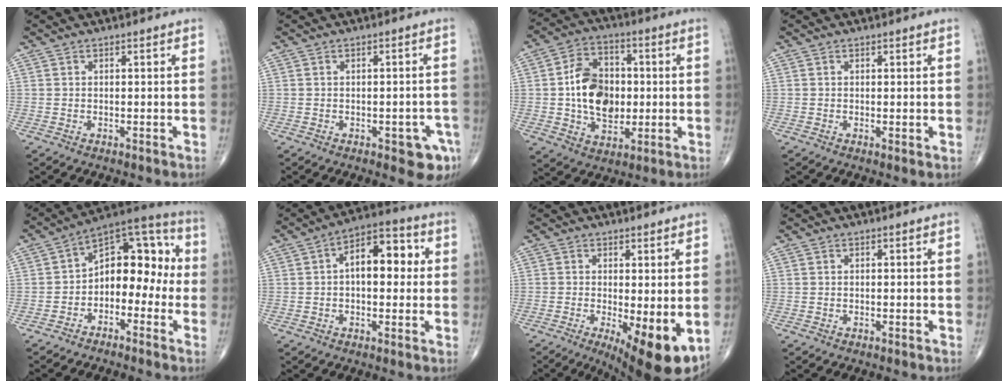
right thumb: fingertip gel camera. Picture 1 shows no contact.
{"total": 5.4, "force": [-2.5, 2.3, 4.2], "torque": [-0.029, 0.008, -0.025]}
{"total": 13.8, "force": [0.0, 9.7, 9.8], "torque": [-0.139, 0.014, 0.000]}
{"total": 0.6, "force": [0.1, 0.1, 0.6], "torque": [-0.013, -0.004, -0.001]}
{"total": 13.0, "force": [-1.9, 8.3, 9.8], "torque": [-0.096, 0.058, -0.048]}
{"total": 10.9, "force": [1.4, 6.0, 9.1], "torque": [-0.106, 0.029, 0.011]}
{"total": 10.7, "force": [-2.7, 3.2, 9.9], "torque": [-0.139, -0.023, -0.030]}
{"total": 0.0}